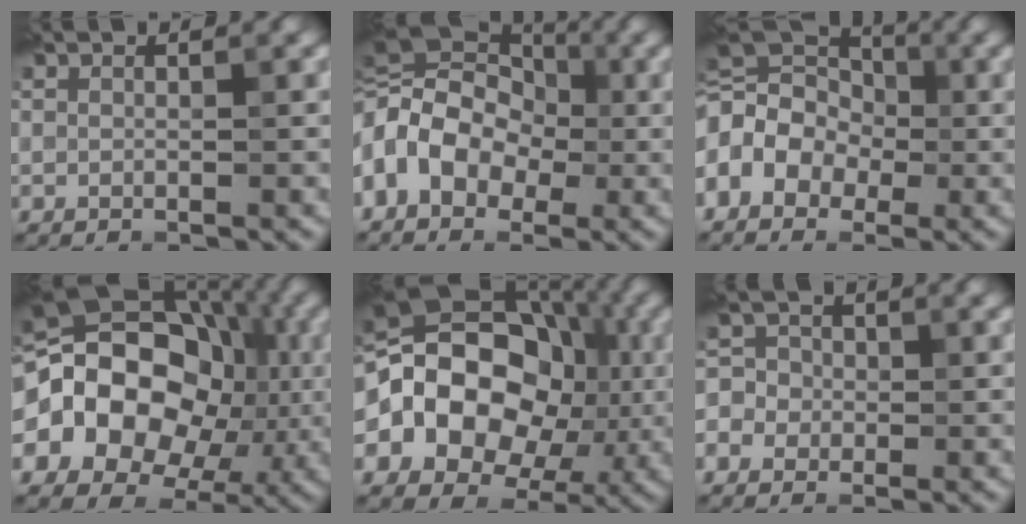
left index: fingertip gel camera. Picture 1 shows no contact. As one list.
[{"total": 13.0, "force": [-0.6, 9.9, 8.4], "torque": [-0.147, 0.026, -0.059]}, {"total": 8.2, "force": [-1.2, 6.2, 5.2], "torque": [-0.097, 0.016, -0.039]}, {"total": 16.9, "force": [-0.6, 12.9, 10.8], "torque": [-0.180, 0.025, -0.029]}, {"total": 15.0, "force": [-0.8, 11.2, 9.8], "torque": [-0.162, 0.023, -0.029]}, {"total": 4.3, "force": [-1.5, 3.8, 1.1], "torque": [-0.006, 0.013, -0.050]}]